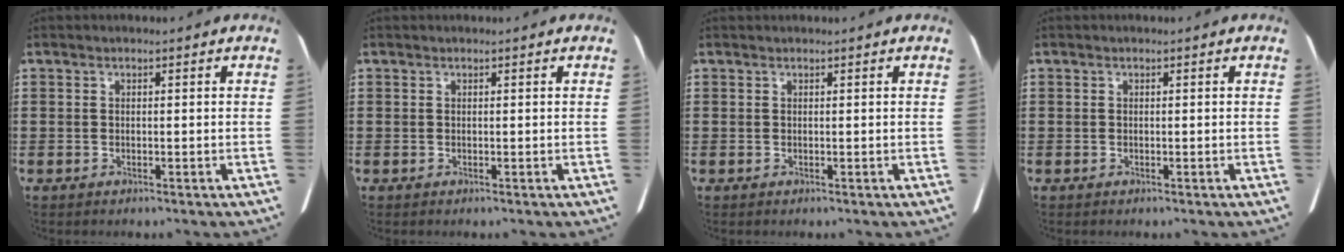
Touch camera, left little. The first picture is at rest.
{"total": 0.0}
{"total": 0.0}
{"total": 0.0}